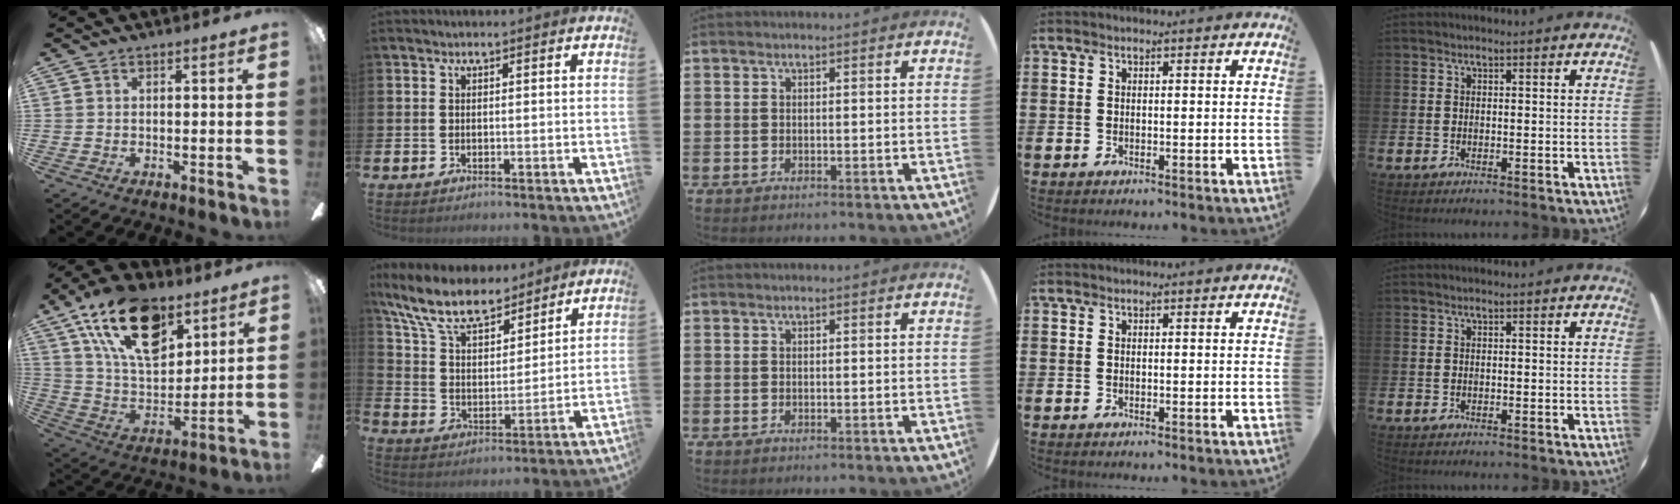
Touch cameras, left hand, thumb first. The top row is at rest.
{"thumb": {"total": 22.5, "force": [12.5, 12.0, 14.4], "torque": [-0.263, -0.054, 0.221]}, "index": {"total": 9.9, "force": [8.5, 3.4, 3.9], "torque": [-0.113, -0.043, 0.155]}}